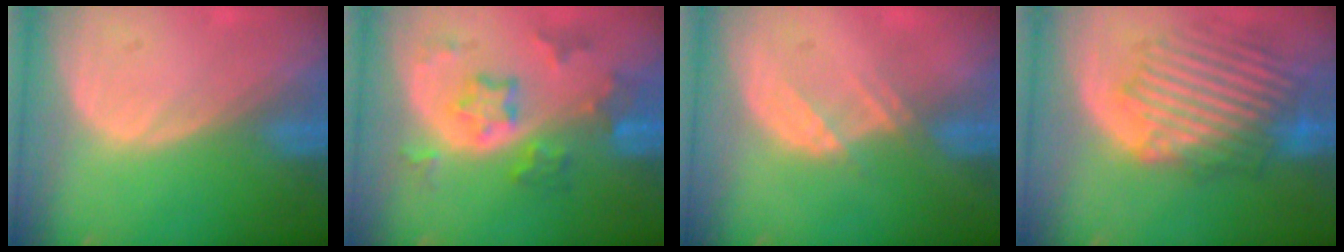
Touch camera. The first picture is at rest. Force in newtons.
{"total": 7.4, "press": 6.6, "slide": 3.4}
{"total": 2.6, "press": 2.5, "slide": 0.7}
{"total": 9.1, "press": 9.1, "slide": 0.8}